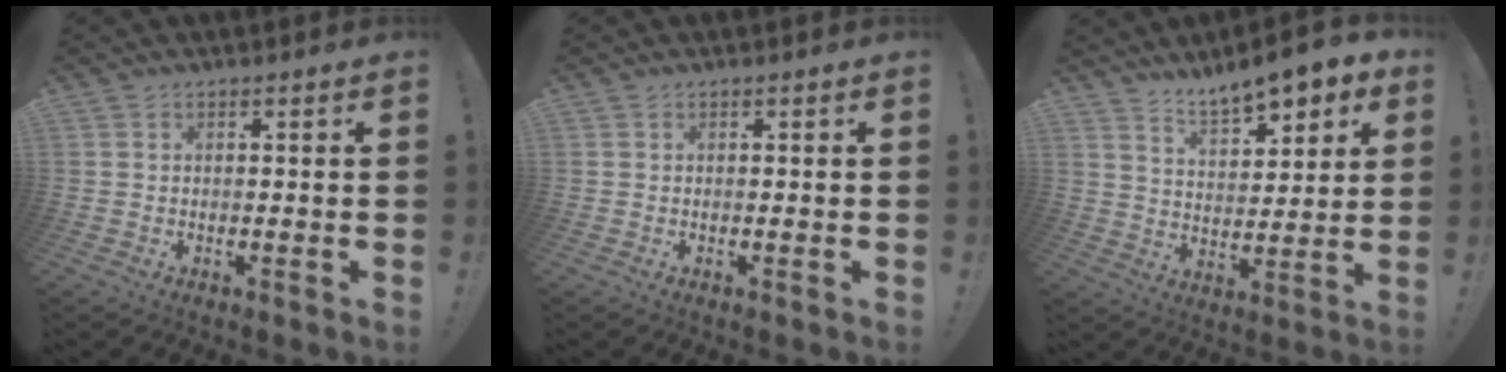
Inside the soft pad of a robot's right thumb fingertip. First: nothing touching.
{"total": 0.0}
{"total": 10.1, "force": [8.5, 2.8, 4.6], "torque": [-0.076, -0.065, 0.150]}